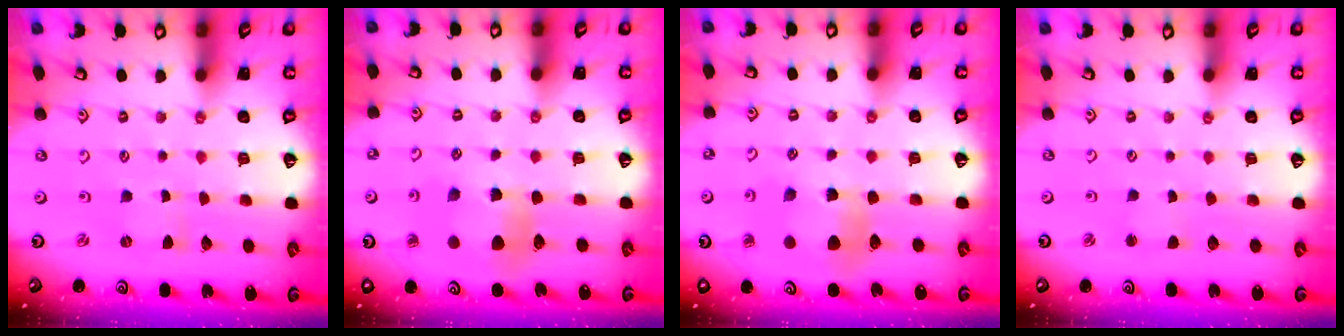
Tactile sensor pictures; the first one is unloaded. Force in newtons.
{"total": 9.7, "press": 9.6, "slide": 1.0}
{"total": 9.7, "press": 9.6, "slide": 1.0}
{"total": 2.1, "press": 2.1, "slide": 0.4}